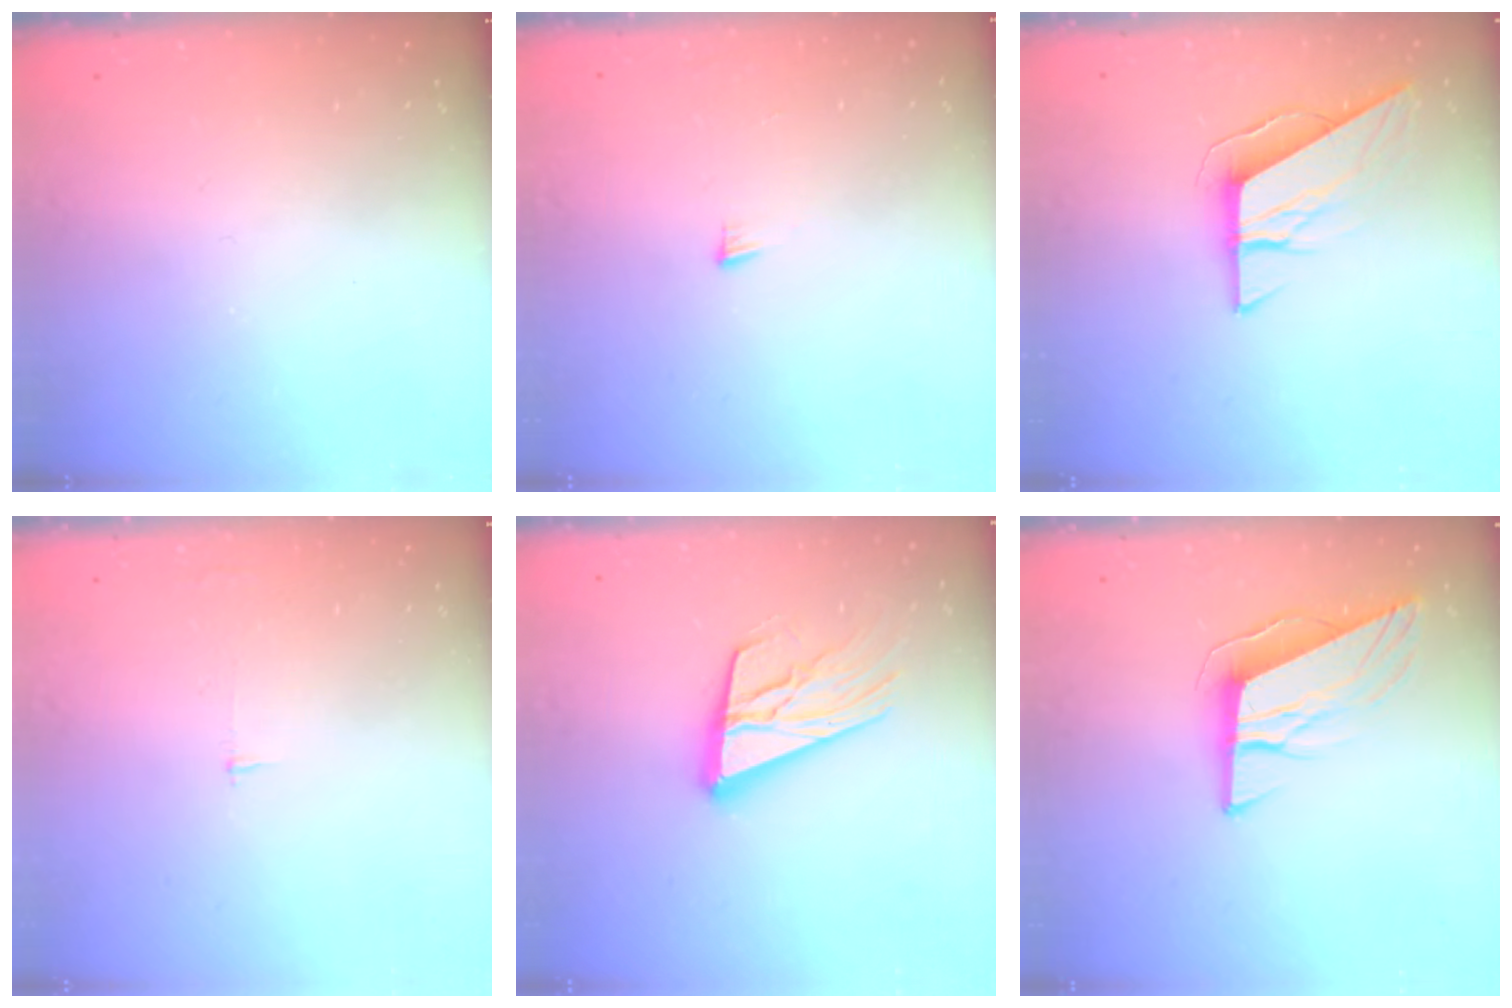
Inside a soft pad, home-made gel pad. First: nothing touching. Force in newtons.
{"total": 5.2, "press": 5.2, "slide": 0.3}
{"total": 8.0, "press": 8.0, "slide": 0.5}
{"total": 2.5, "press": 2.5, "slide": 0.2}
{"total": 18.2, "press": 17.7, "slide": 4.2}
{"total": 10.7, "press": 10.2, "slide": 3.3}